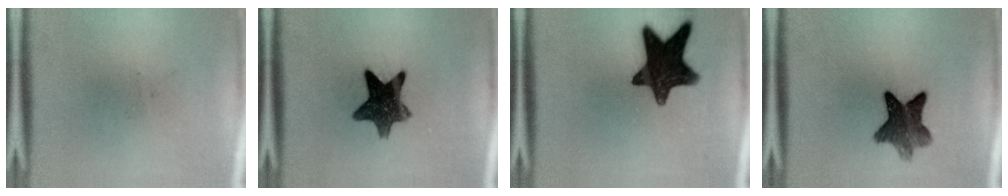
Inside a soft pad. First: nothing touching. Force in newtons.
{"total": 10.6}
{"total": 14.2}
{"total": 8.1}